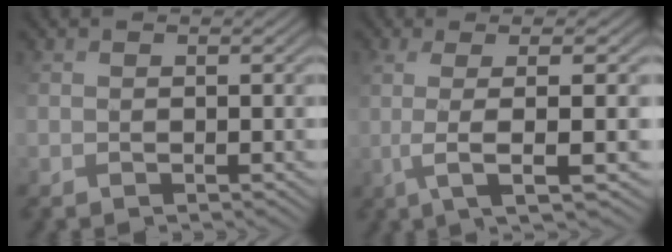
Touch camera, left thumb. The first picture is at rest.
{"total": 5.2, "force": [0.3, 0.7, 5.2], "torque": [-0.090, 0.015, 0.007]}